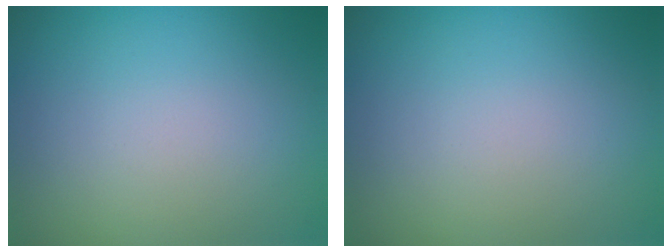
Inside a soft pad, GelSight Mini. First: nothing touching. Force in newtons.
{"total": 0.0}